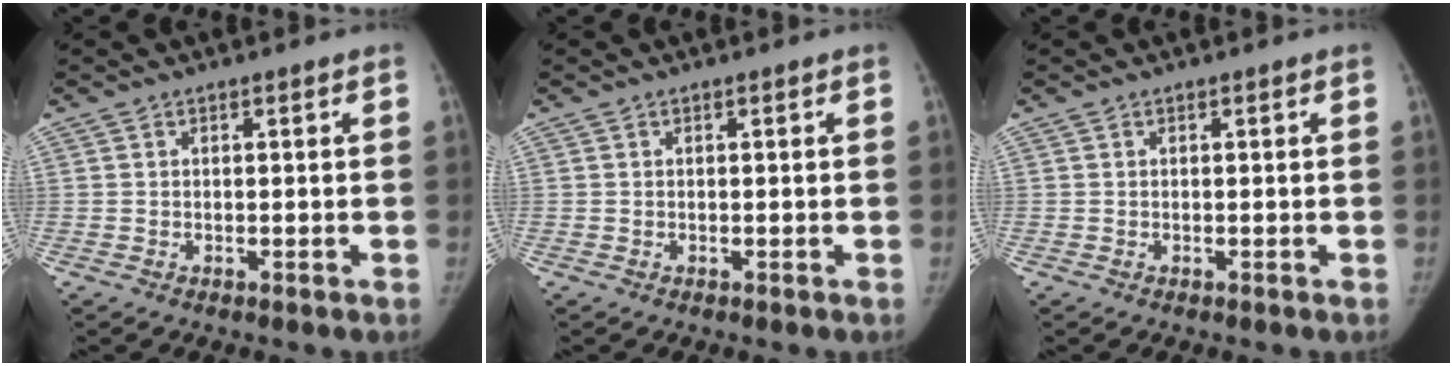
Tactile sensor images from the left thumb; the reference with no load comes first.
{"total": 0.0}
{"total": 0.0}